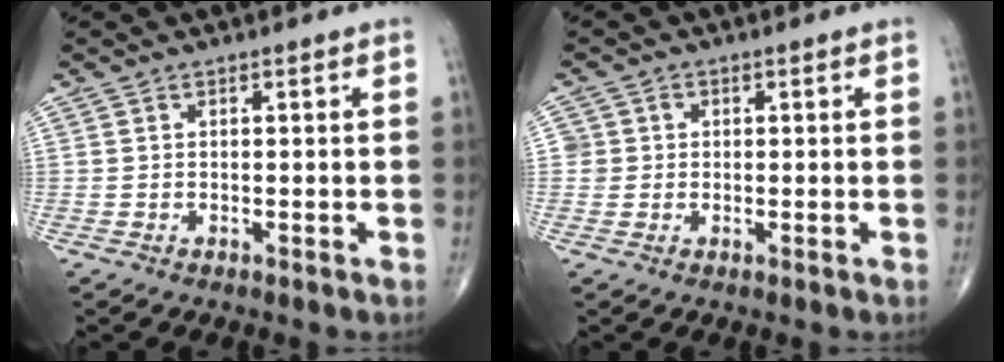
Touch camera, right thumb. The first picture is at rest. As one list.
[{"total": 2.6, "force": [0.2, 2.6, 0.2], "torque": [0.017, 0.005, 0.003]}]